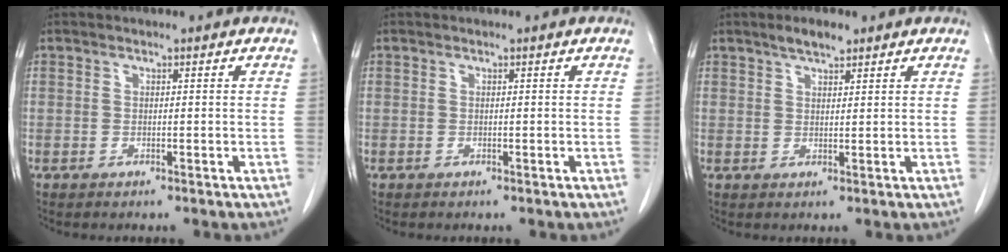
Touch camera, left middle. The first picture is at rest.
{"total": 0.0}
{"total": 3.0, "force": [2.3, 0.8, 1.8], "torque": [-0.036, 0.004, 0.040]}